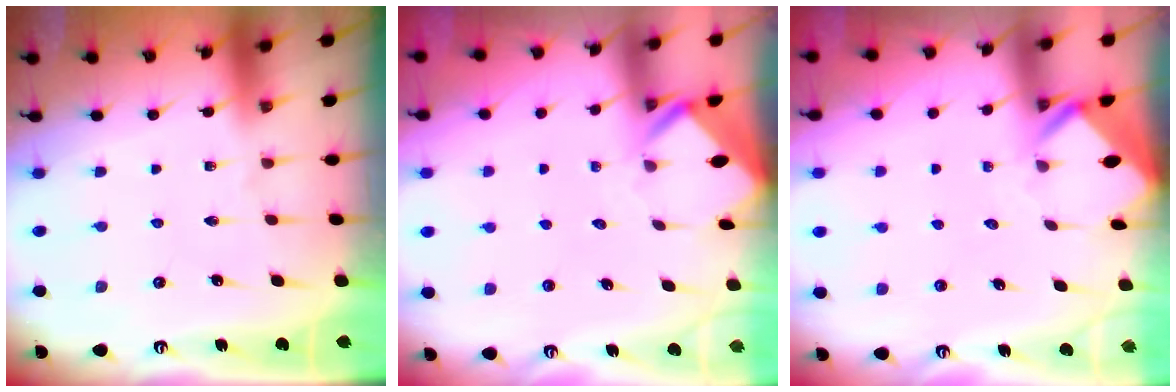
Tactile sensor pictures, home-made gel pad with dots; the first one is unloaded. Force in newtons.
{"total": 2.7, "press": 2.7, "slide": 0.2}
{"total": 2.8, "press": 2.8, "slide": 0.1}